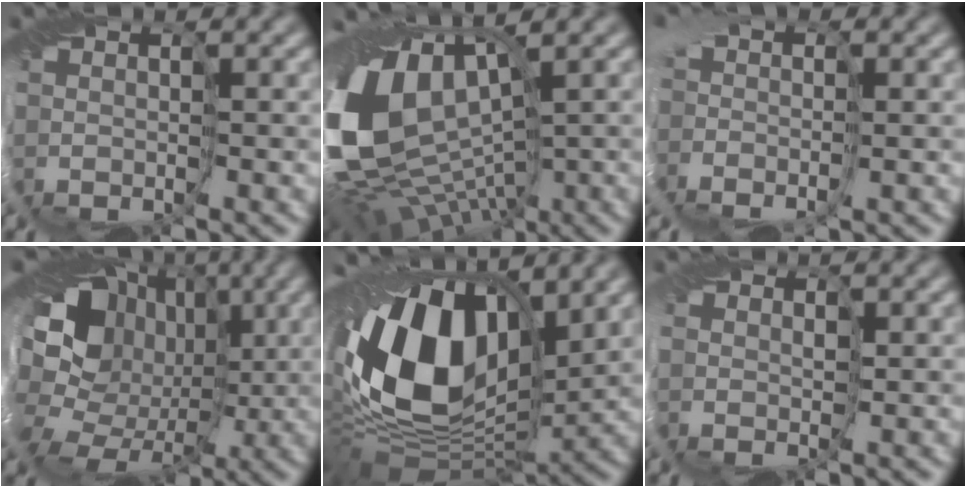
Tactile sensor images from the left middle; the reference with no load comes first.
{"total": 16.2, "force": [-0.9, 10.5, 12.3], "torque": [-0.248, -0.015, 0.002]}
{"total": 3.3, "force": [-1.0, 2.3, 2.2], "torque": [-0.033, 0.006, -0.013]}
{"total": 17.2, "force": [0.3, 14.7, 8.8], "torque": [-0.137, 0.012, -0.024]}
{"total": 17.7, "force": [2.8, 11.2, 13.4], "torque": [-0.282, 0.007, 0.037]}
{"total": 1.0, "force": [0.3, 0.9, 0.4], "torque": [-0.004, 0.000, 0.004]}